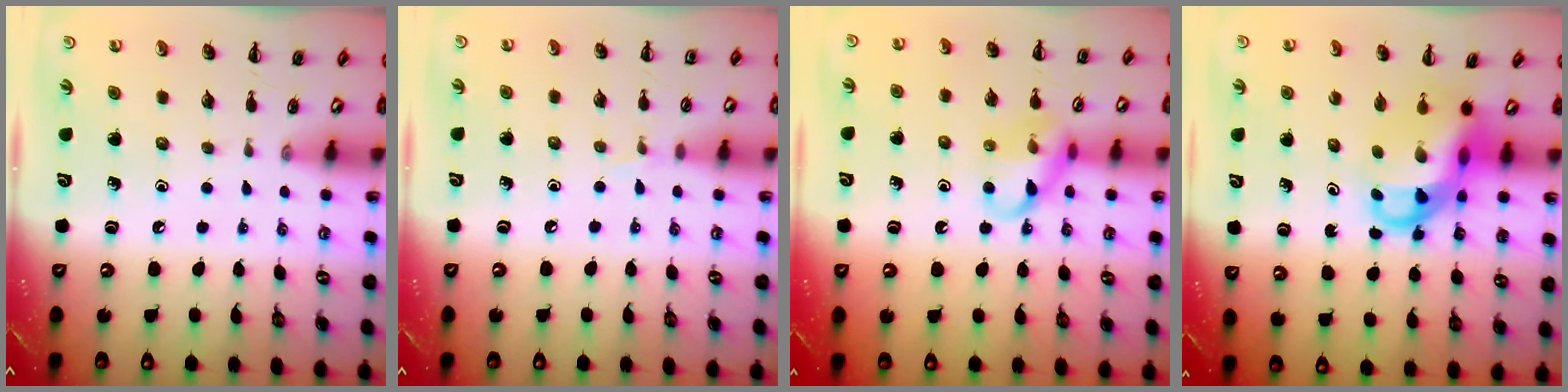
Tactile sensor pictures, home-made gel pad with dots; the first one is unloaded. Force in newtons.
{"total": 3.6, "press": 3.3, "slide": 1.3}
{"total": 13.0, "press": 12.9, "slide": 2.0}
{"total": 8.3, "press": 8.2, "slide": 1.3}